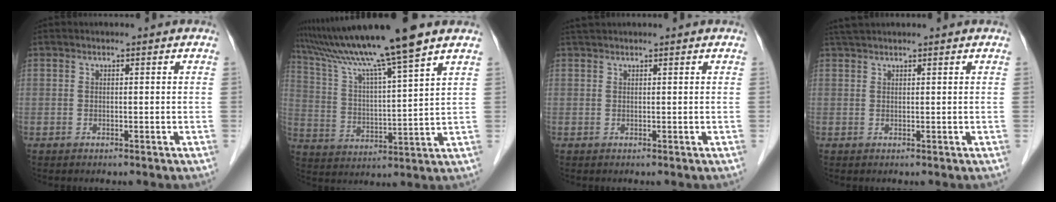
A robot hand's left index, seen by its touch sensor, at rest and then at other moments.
{"total": 16.1, "force": [12.9, -1.7, 9.6], "torque": [-0.174, 0.011, 0.221]}
{"total": 2.0, "force": [1.9, -0.1, 0.6], "torque": [-0.008, 0.023, 0.036]}
{"total": 3.0, "force": [2.8, -0.1, 1.1], "torque": [-0.014, 0.028, 0.050]}